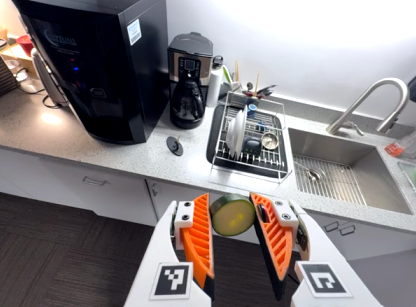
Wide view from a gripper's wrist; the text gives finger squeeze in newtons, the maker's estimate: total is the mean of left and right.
{"total": 9.5, "left": 9.7, "right": 9.2}